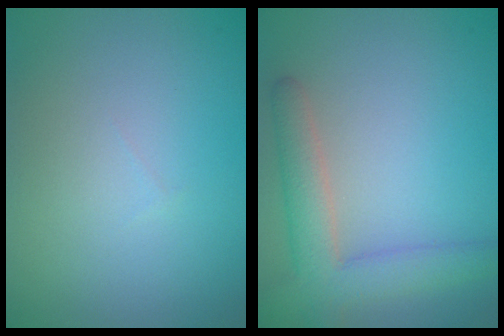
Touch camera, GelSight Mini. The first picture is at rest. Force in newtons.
{"total": 4.7, "press": 4.6, "slide": 0.5}